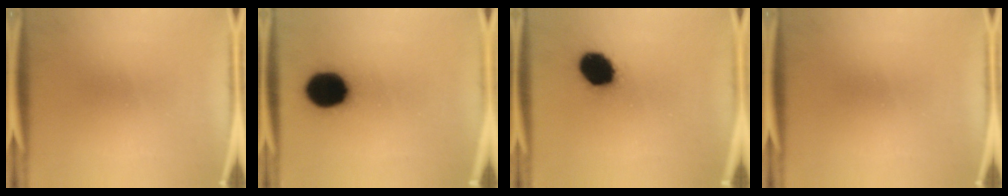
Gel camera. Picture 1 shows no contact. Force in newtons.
{"total": 15.6}
{"total": 15.7}
{"total": 0.0}